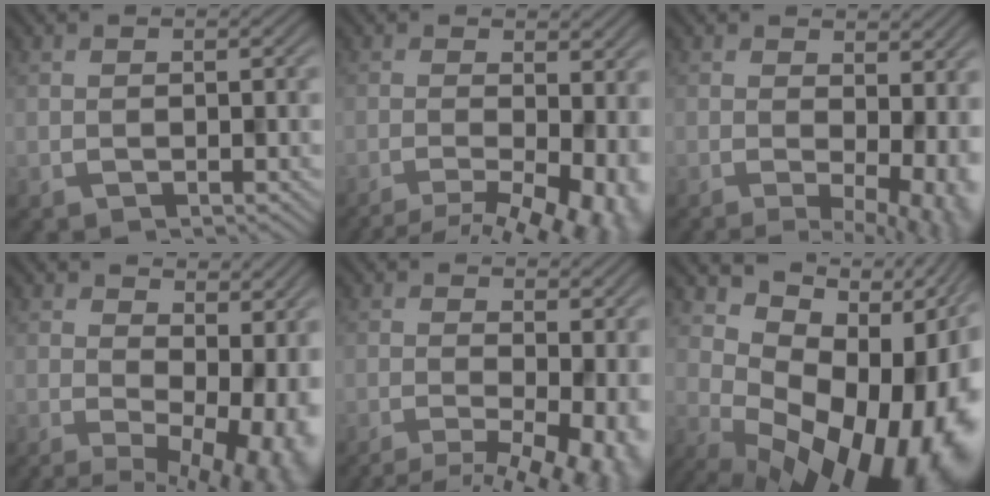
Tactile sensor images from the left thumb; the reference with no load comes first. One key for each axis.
{"total": 8.2, "fx": -3.3, "fy": 2.6, "fz": 7.1, "tx": -0.084, "ty": -0.014, "tz": -0.030}
{"total": 6.9, "fx": 0.1, "fy": 2.5, "fz": 6.4, "tx": -0.069, "ty": -0.005, "tz": 0.018}
{"total": 11.8, "fx": 0.7, "fy": 6.1, "fz": 10.0, "tx": -0.117, "ty": -0.017, "tz": 0.051}
{"total": 8.7, "fx": -2.5, "fy": 3.0, "fz": 7.8, "tx": -0.084, "ty": -0.007, "tz": -0.018}
{"total": 17.3, "fx": -0.6, "fy": 10.3, "fz": 13.9, "tx": -0.161, "ty": -0.032, "tz": 0.029}